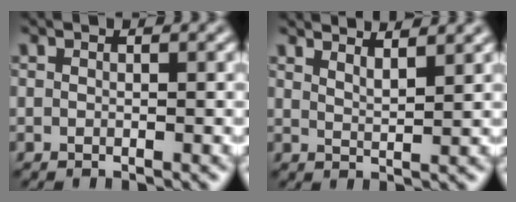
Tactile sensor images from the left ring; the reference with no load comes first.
{"total": 3.5, "force": [3.1, 0.8, 1.5], "torque": [-0.001, 0.012, 0.031]}